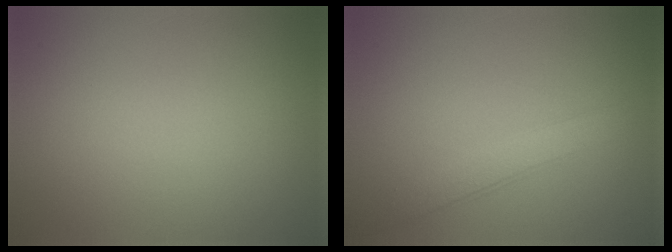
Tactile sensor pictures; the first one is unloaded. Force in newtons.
{"total": 2.5, "press": 2.5, "slide": 0.1}